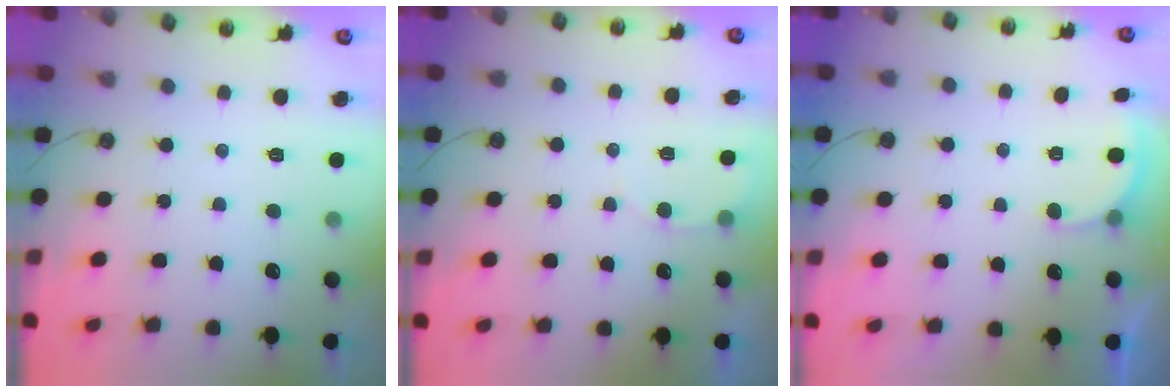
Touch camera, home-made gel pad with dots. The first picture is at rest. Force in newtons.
{"total": 4.0, "press": 4.0, "slide": 0.3}
{"total": 2.8, "press": 2.6, "slide": 1.0}